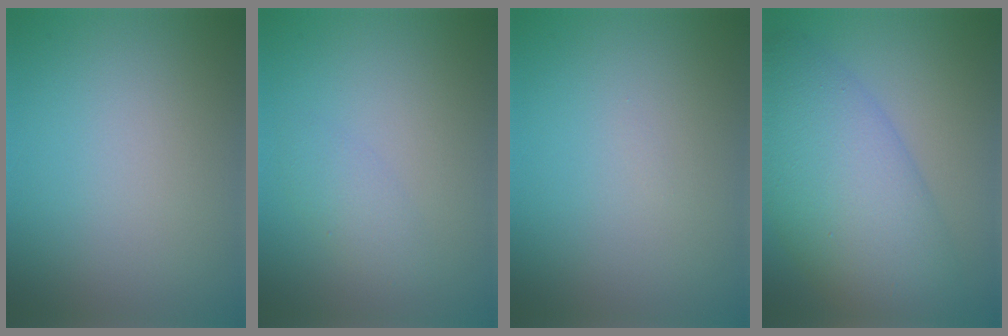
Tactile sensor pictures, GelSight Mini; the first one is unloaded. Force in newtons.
{"total": 0.7, "press": 0.7, "slide": 0.1}
{"total": 0.0}
{"total": 9.5, "press": 9.5, "slide": 0.3}